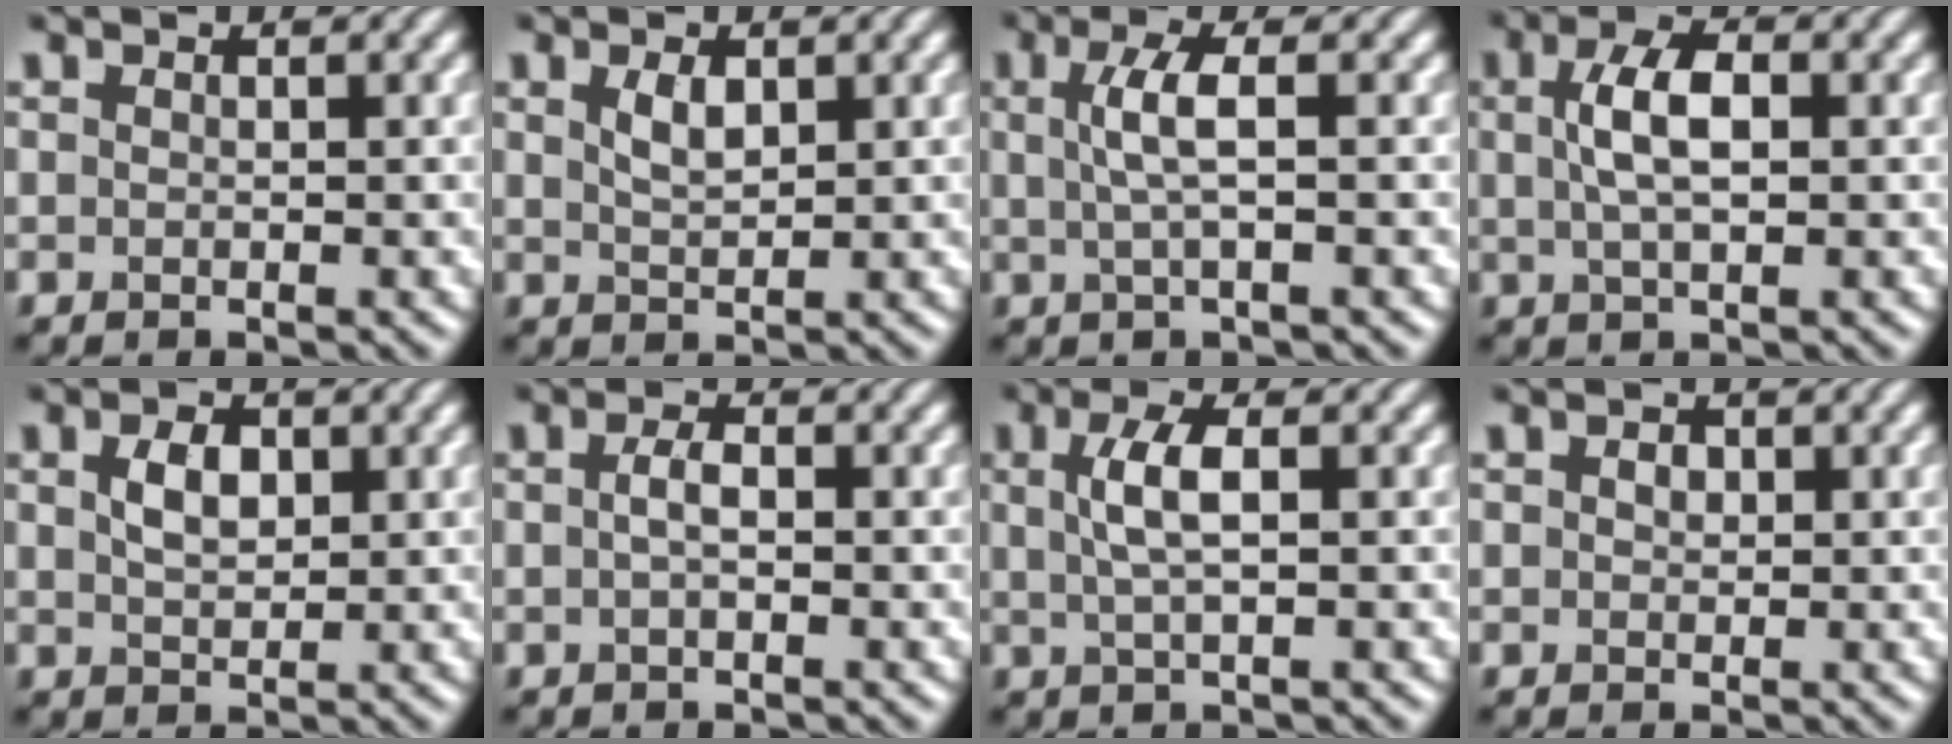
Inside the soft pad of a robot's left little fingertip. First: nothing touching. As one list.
[{"total": 1.9, "force": [0.9, 0.9, 1.4], "torque": [-0.031, 0.000, 0.020]}, {"total": 3.1, "force": [0.4, 0.7, 3.0], "torque": [-0.063, 0.004, 0.006]}, {"total": 4.0, "force": [0.7, 1.6, 3.6], "torque": [-0.075, 0.007, 0.009]}, {"total": 2.8, "force": [0.8, 1.7, 2.0], "torque": [-0.043, 0.002, 0.015]}, {"total": 1.5, "force": [-0.1, 0.5, 1.4], "torque": [-0.030, 0.003, -0.004]}, {"total": 3.2, "force": [0.7, 1.0, 3.0], "torque": [-0.062, 0.006, 0.012]}, {"total": 1.1, "force": [0.3, 0.9, 0.6], "torque": [-0.010, 0.001, 0.001]}]